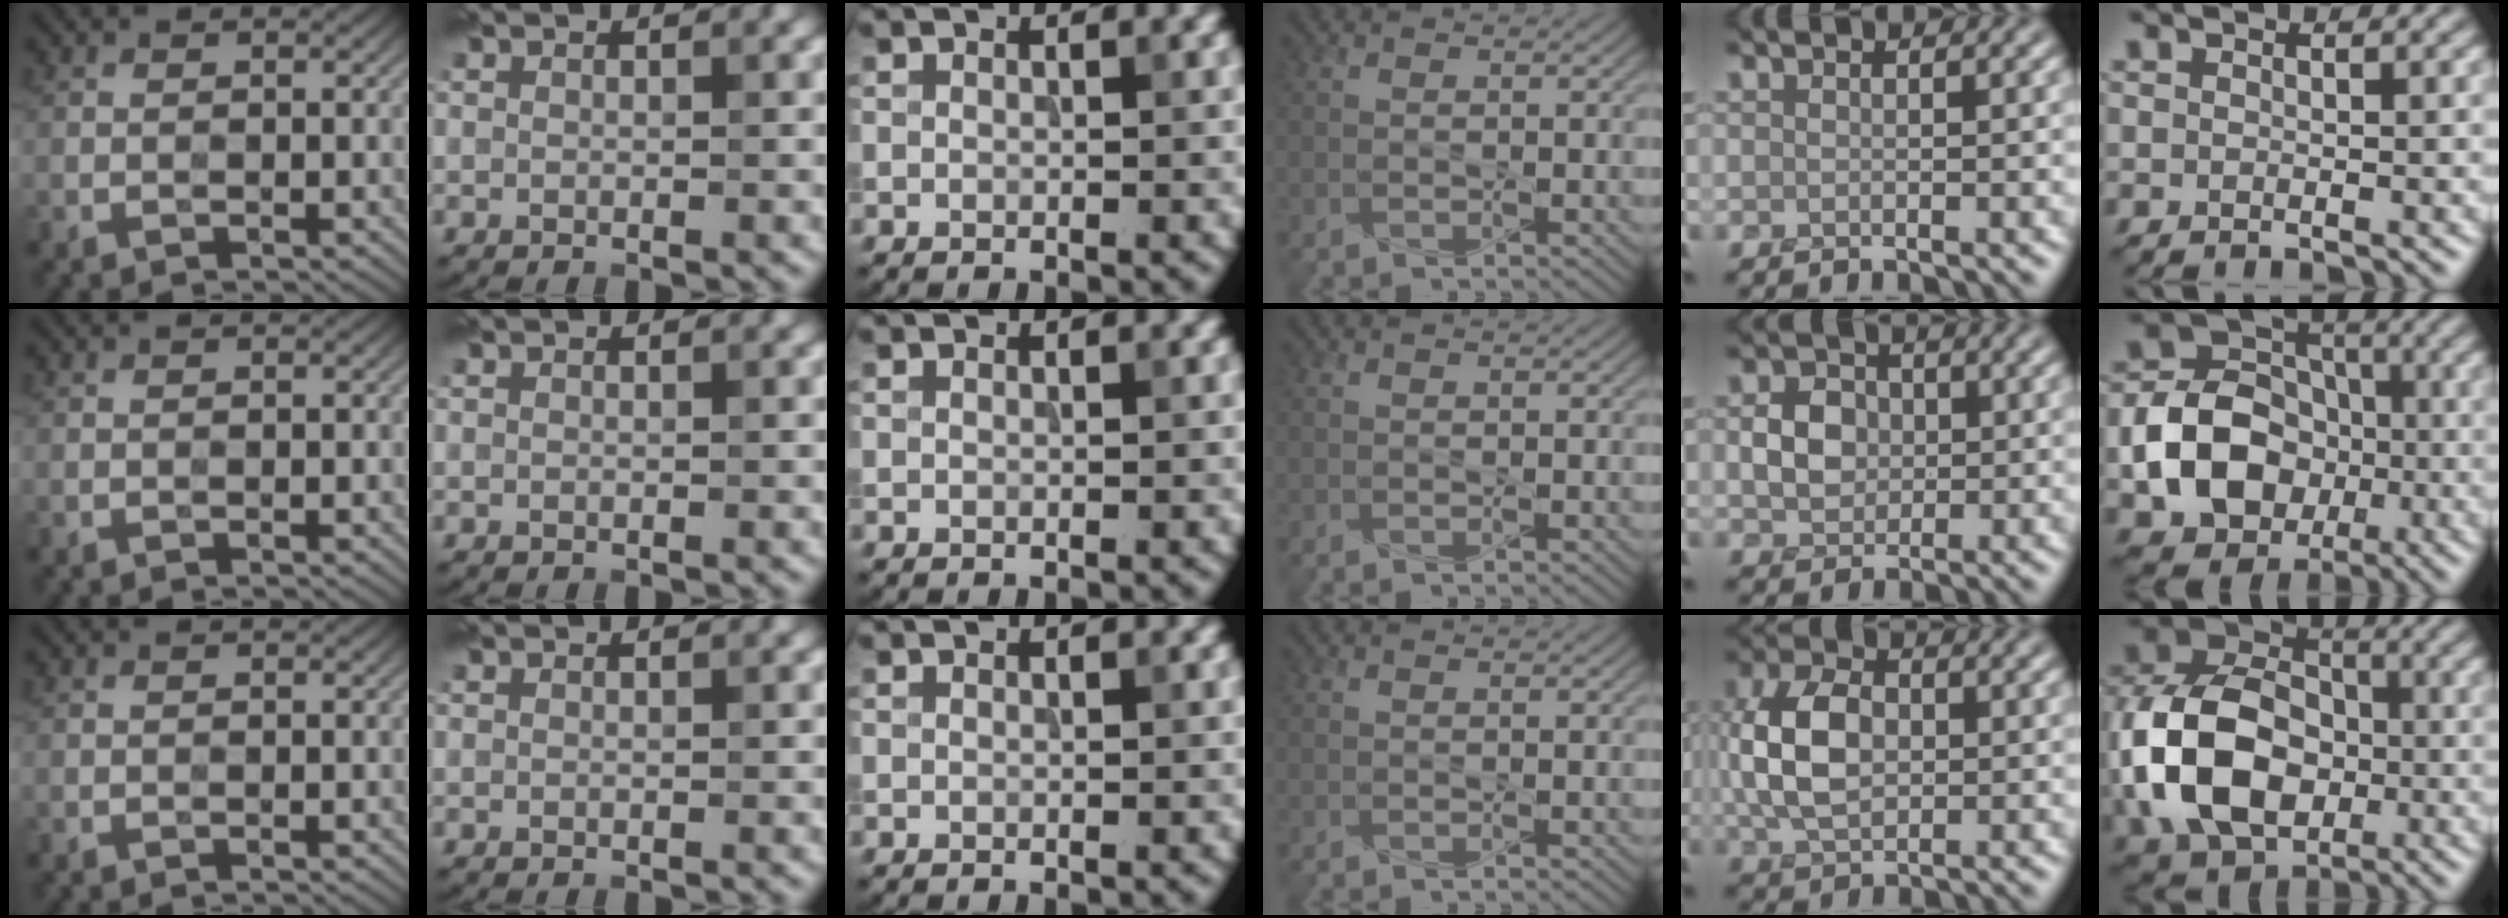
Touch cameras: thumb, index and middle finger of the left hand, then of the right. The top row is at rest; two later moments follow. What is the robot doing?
{"motion": "press", "object": "stapler"}